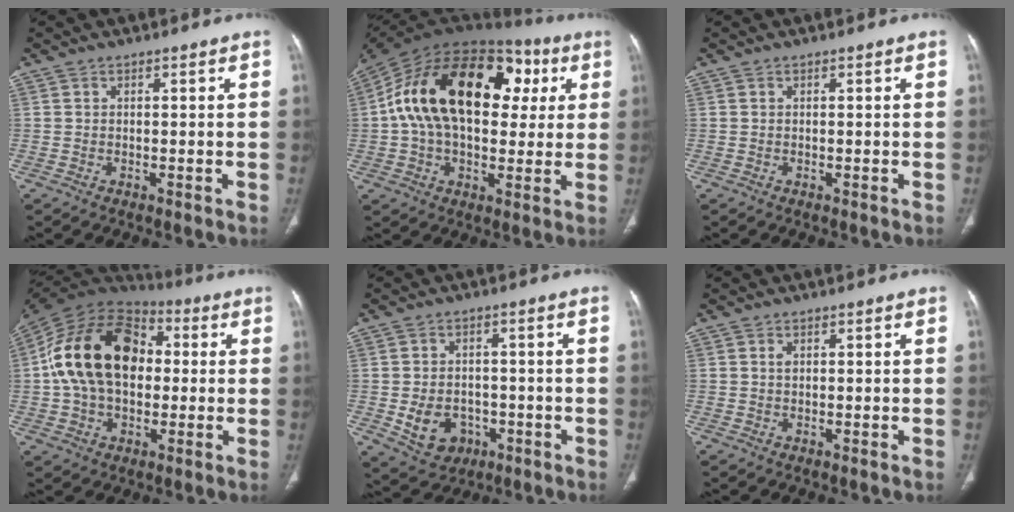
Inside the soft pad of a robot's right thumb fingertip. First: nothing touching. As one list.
[{"total": 28.4, "force": [6.2, 17.0, 21.9], "torque": [-0.368, 0.051, 0.096]}, {"total": 0.0}, {"total": 21.8, "force": [1.7, 14.5, 16.2], "torque": [-0.287, 0.028, 0.024]}, {"total": 8.2, "force": [-2.3, 6.6, 4.4], "torque": [-0.056, 0.018, -0.021]}, {"total": 1.0, "force": [0.2, 0.7, 0.6], "torque": [-0.010, 0.001, 0.005]}]